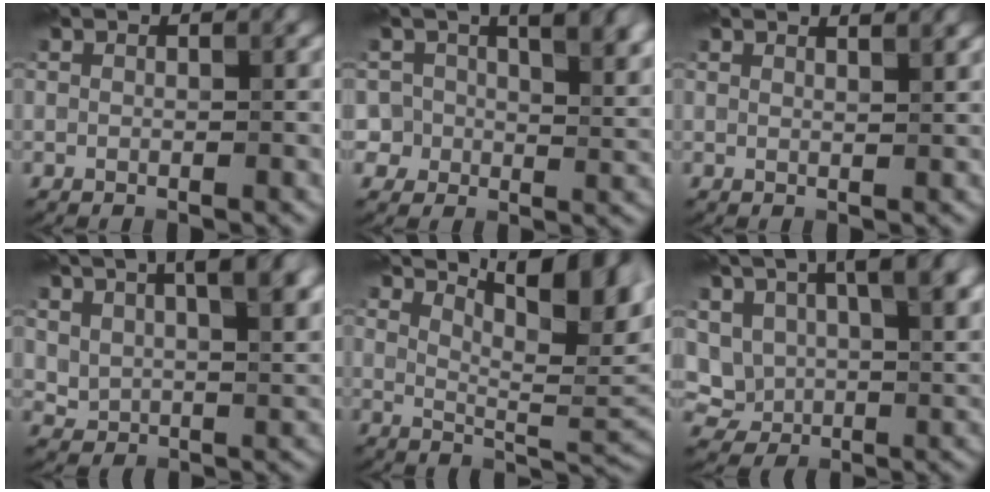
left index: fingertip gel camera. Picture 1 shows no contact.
{"total": 6.9, "force": [2.5, 4.9, 4.2], "torque": [-0.048, 0.001, 0.033]}
{"total": 2.9, "force": [2.3, 1.0, 1.5], "torque": [0.000, 0.019, 0.008]}
{"total": 11.1, "force": [6.1, 5.2, 7.7], "torque": [-0.120, 0.031, 0.094]}
{"total": 10.7, "force": [6.4, 3.1, 8.0], "torque": [-0.114, 0.015, 0.100]}
{"total": 12.9, "force": [5.4, 7.8, 8.8], "torque": [-0.159, 0.022, 0.101]}